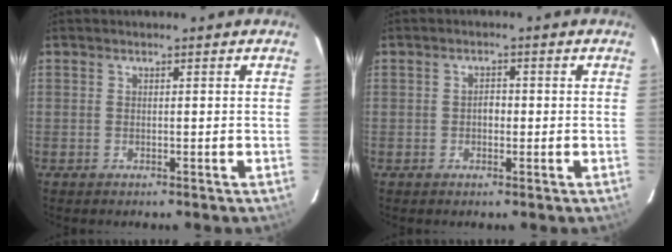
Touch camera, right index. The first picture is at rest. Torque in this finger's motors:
{"motor_torque": [0.33, -0.12, 0.10, 0.03]}